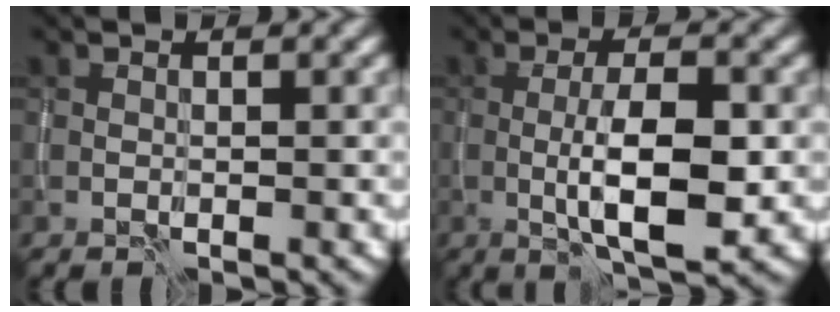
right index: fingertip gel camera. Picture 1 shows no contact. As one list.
[{"total": 6.3, "force": [-0.8, 1.7, 6.0], "torque": [-0.106, -0.004, -0.013]}]